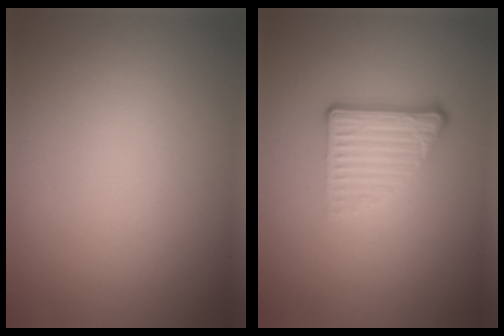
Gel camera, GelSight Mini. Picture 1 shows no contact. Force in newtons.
{"total": 4.0, "press": 2.7, "slide": 2.9}